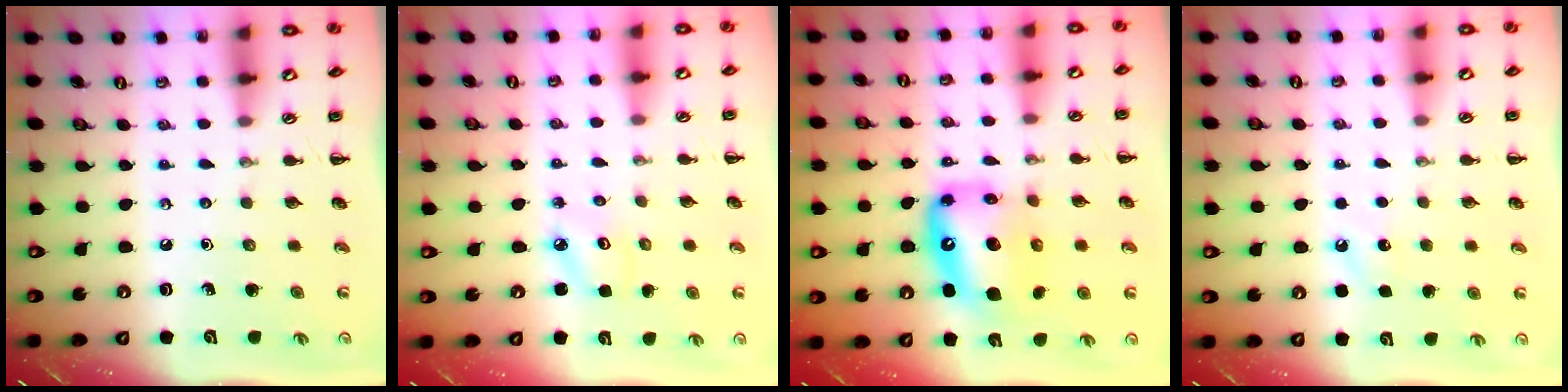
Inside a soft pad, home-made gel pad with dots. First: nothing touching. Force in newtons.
{"total": 3.5, "press": 3.4, "slide": 0.5}
{"total": 14.1, "press": 13.6, "slide": 3.7}
{"total": 4.9, "press": 4.7, "slide": 1.4}